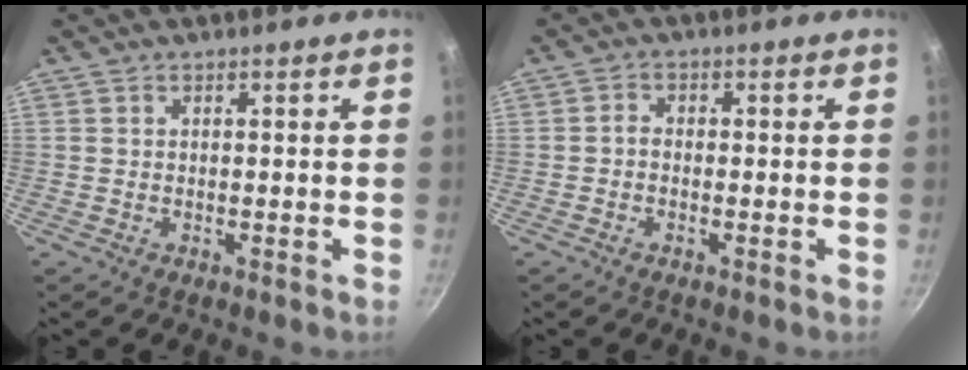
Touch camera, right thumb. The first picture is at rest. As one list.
[{"total": 1.7, "force": [-0.7, 1.2, 1.1], "torque": [-0.023, 0.010, -0.018]}]